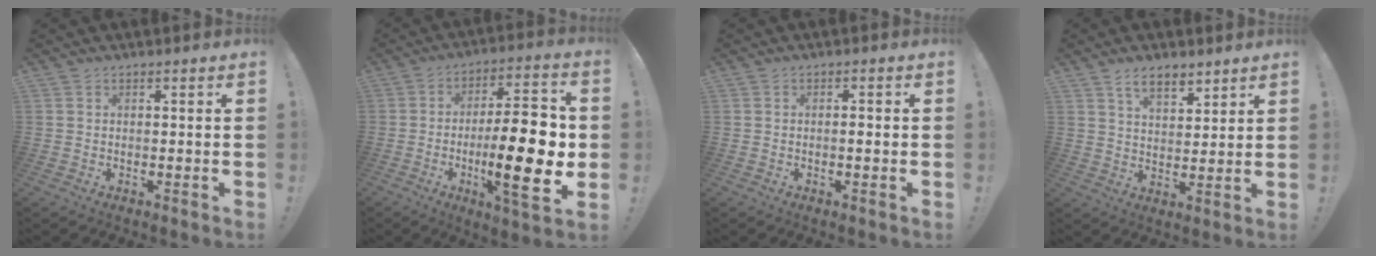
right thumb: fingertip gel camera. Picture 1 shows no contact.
{"total": 20.6, "force": [-3.1, 6.1, 19.4], "torque": [-0.296, 0.006, -0.048]}
{"total": 1.7, "force": [-0.3, 0.4, 1.7], "torque": [-0.022, 0.000, -0.009]}
{"total": 7.2, "force": [5.3, 3.1, 3.9], "torque": [-0.065, -0.024, 0.096]}